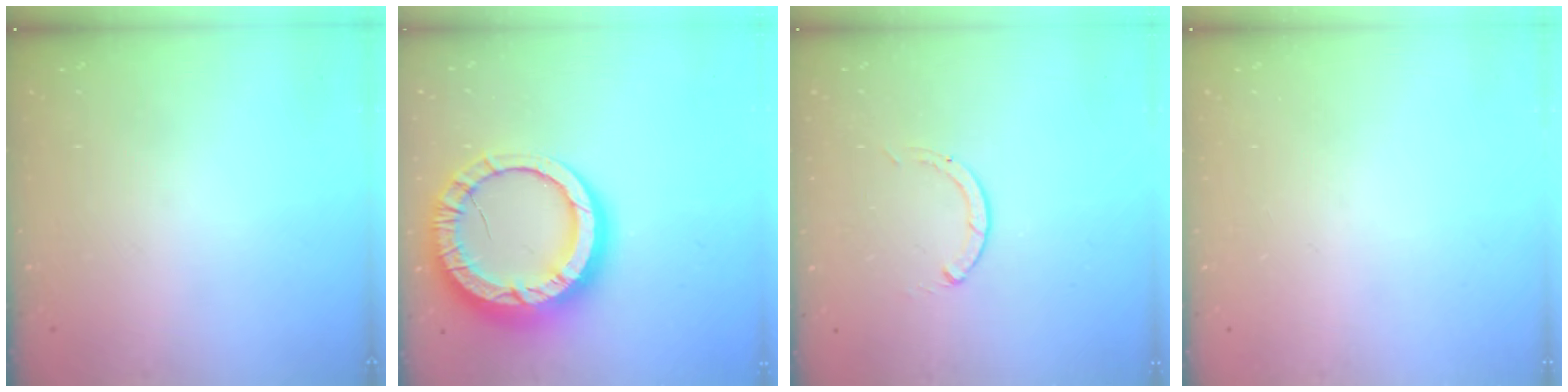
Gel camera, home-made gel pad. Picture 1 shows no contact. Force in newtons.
{"total": 19.9, "press": 19.8, "slide": 2.0}
{"total": 0.0}
{"total": 0.0}